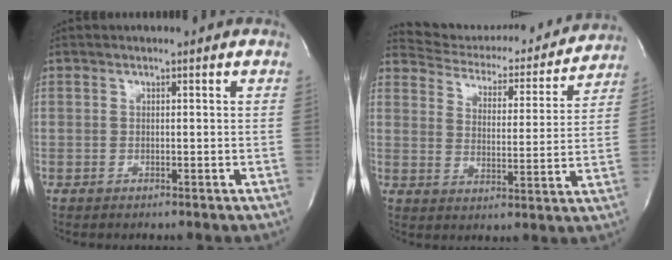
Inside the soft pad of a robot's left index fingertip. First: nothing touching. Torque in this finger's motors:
{"motor_torque": [0.03, -0.59, -0.10, -0.04]}